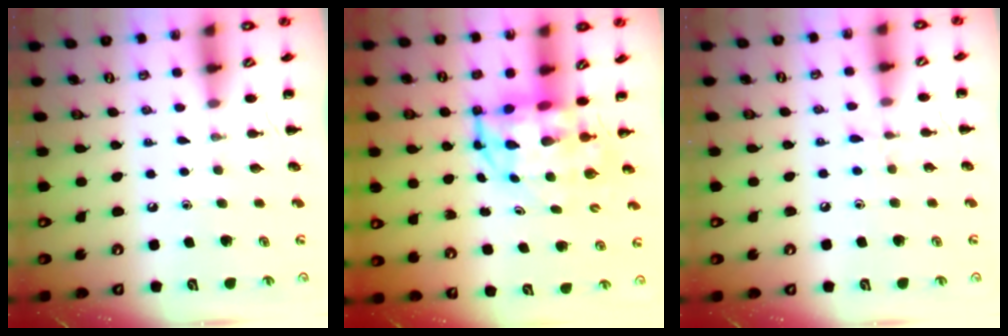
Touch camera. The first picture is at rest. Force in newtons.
{"total": 5.4, "press": 5.0, "slide": 1.8}
{"total": 4.4, "press": 4.1, "slide": 1.6}